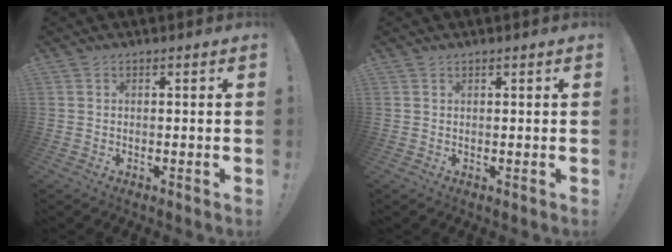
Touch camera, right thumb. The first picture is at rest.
{"total": 0.5, "force": [0.5, 0.0, 0.2], "torque": [-0.001, -0.001, 0.008]}